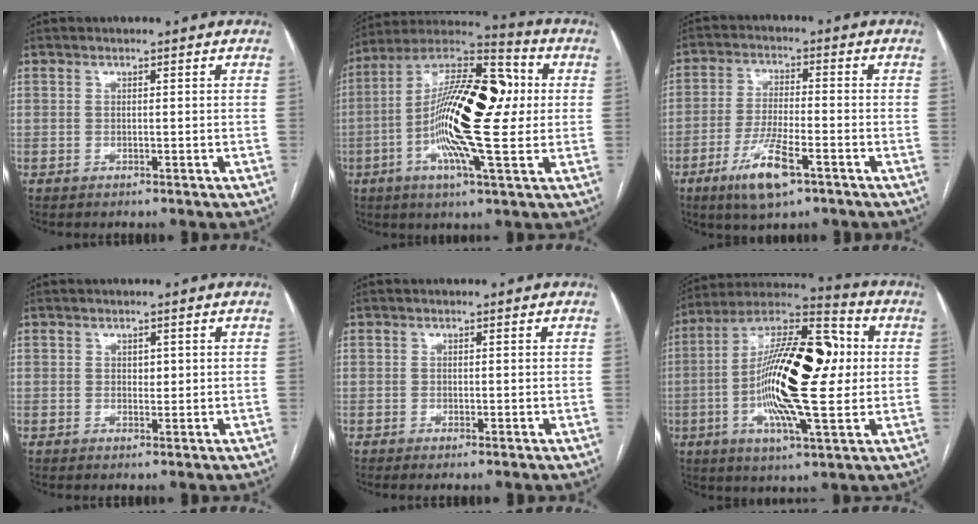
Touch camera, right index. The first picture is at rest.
{"total": 21.2, "force": [0.1, 4.6, 20.7], "torque": [-0.378, 0.025, -0.009]}
{"total": 8.9, "force": [-4.8, 2.1, 7.2], "torque": [-0.142, -0.011, -0.082]}
{"total": 1.1, "force": [0.3, 0.8, 0.7], "torque": [-0.006, 0.000, 0.004]}
{"total": 0.6, "force": [-0.3, 0.0, 0.5], "torque": [-0.008, -0.001, -0.005]}
{"total": 22.5, "force": [0.2, 5.5, 21.8], "torque": [-0.405, 0.020, -0.005]}